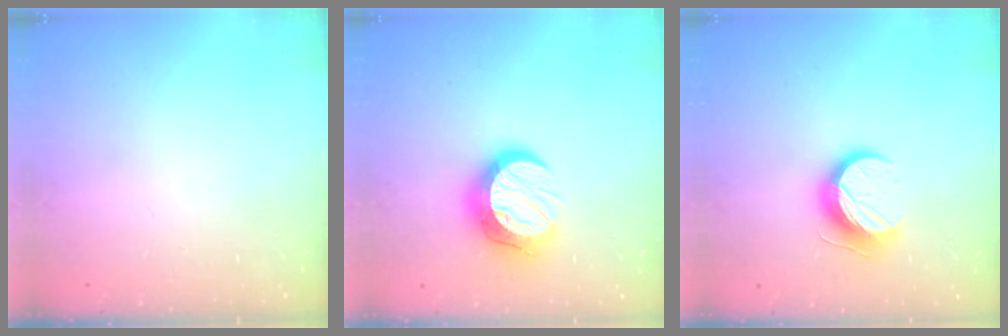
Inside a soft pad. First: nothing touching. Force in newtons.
{"total": 14.3, "press": 14.3, "slide": 1.0}
{"total": 12.4, "press": 12.4, "slide": 0.1}